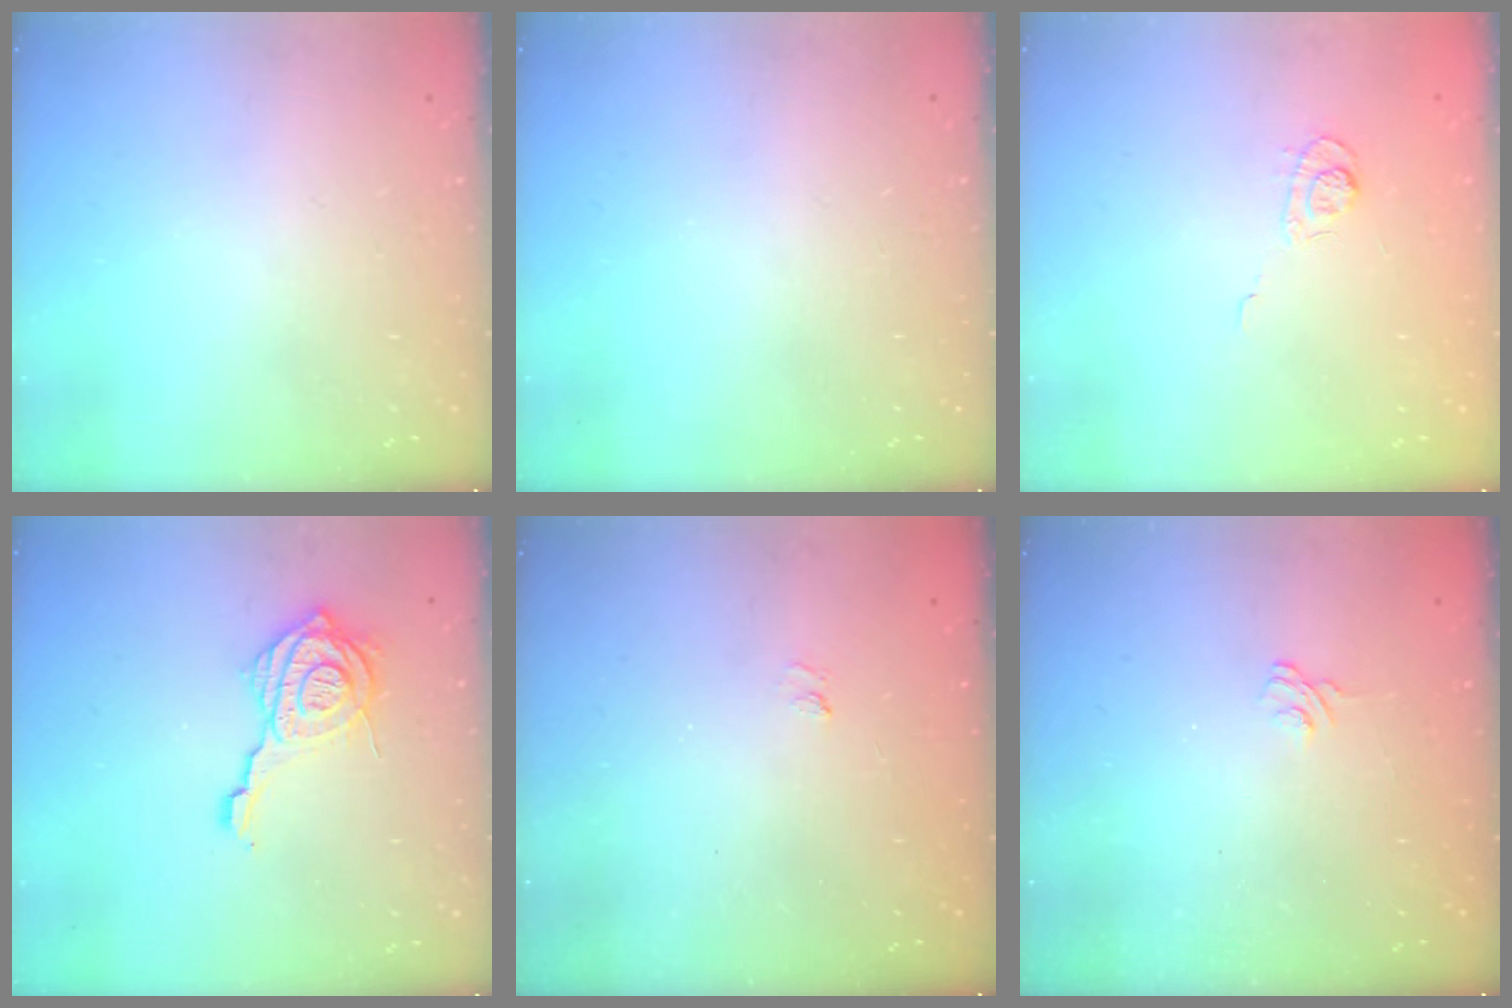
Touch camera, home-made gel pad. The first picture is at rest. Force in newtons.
{"total": 0.0}
{"total": 3.6, "press": 3.2, "slide": 1.6}
{"total": 15.0, "press": 14.9, "slide": 1.3}
{"total": 1.2, "press": 0.5, "slide": 1.1}
{"total": 2.5, "press": 2.1, "slide": 1.3}